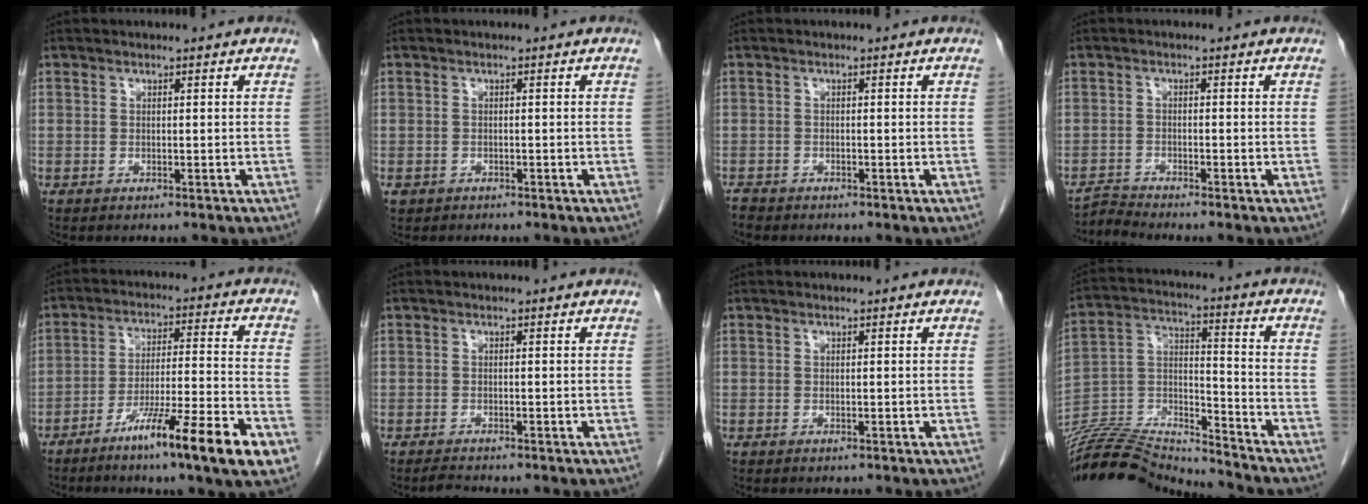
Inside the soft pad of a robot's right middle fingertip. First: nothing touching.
{"total": 1.8, "force": [-1.2, 1.2, 0.3], "torque": [-0.009, 0.002, -0.018]}
{"total": 1.1, "force": [-1.0, 0.5, 0.3], "torque": [-0.008, -0.001, -0.019]}
{"total": 2.6, "force": [-2.2, -1.1, -0.7], "torque": [0.012, -0.018, -0.045]}
{"total": 14.4, "force": [-8.0, -0.3, 11.9], "torque": [-0.189, -0.018, -0.131]}
{"total": 1.3, "force": [-1.2, 0.0, 0.3], "torque": [-0.013, -0.006, -0.021]}
{"total": 0.0}
{"total": 20.3, "force": [-19.7, 1.2, 4.6], "torque": [-0.097, 0.019, -0.334]}